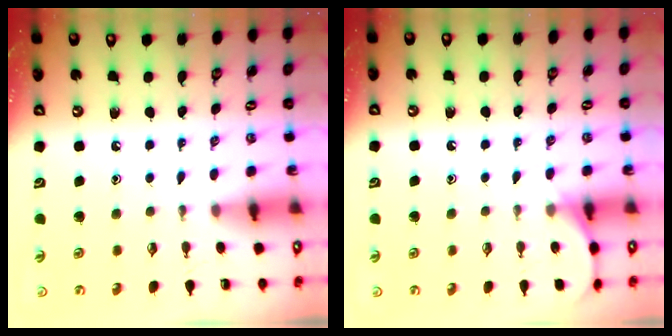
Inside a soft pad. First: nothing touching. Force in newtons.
{"total": 5.4, "press": 5.4, "slide": 0.7}